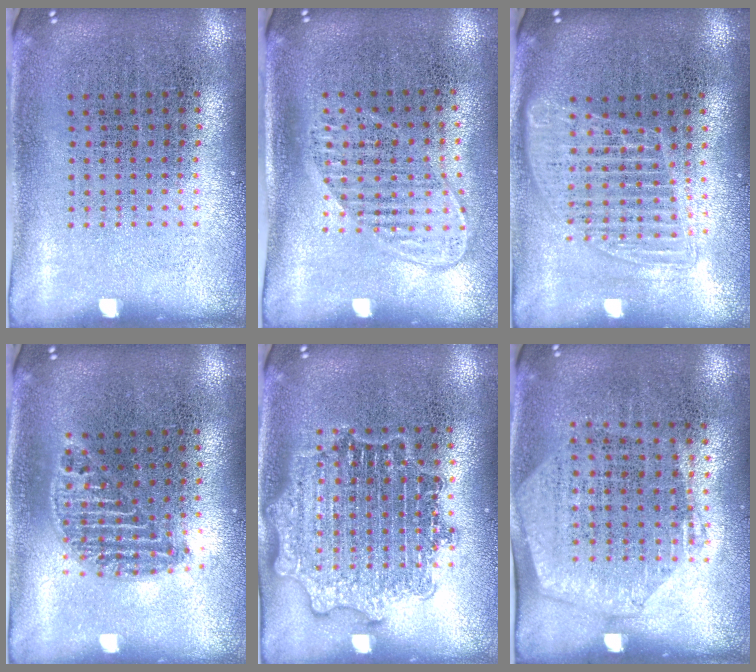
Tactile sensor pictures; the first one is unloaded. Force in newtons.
{"total": 1.5, "press": 1.2, "slide": 0.8}
{"total": 1.4, "press": 1.3, "slide": 0.6}
{"total": 1.1, "press": 1.0, "slide": 0.4}
{"total": 2.0, "press": 2.0, "slide": 0.3}
{"total": 1.5, "press": 1.3, "slide": 0.7}